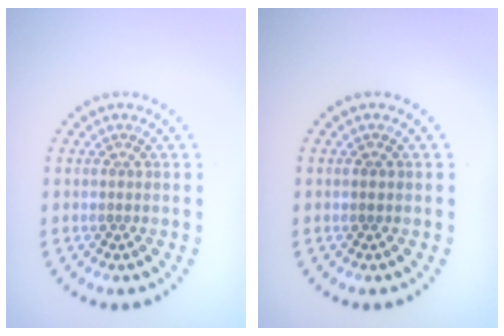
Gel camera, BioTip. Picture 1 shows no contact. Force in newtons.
{"total": 0.8, "press": 0.8, "slide": 0.1}